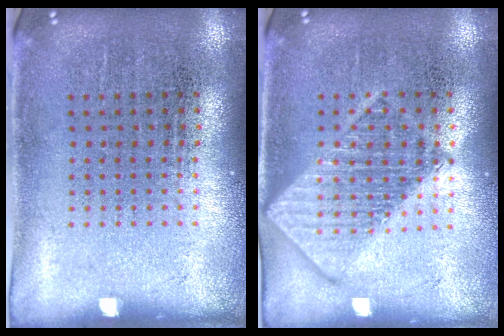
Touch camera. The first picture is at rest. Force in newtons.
{"total": 2.9, "press": 2.9, "slide": 0.5}